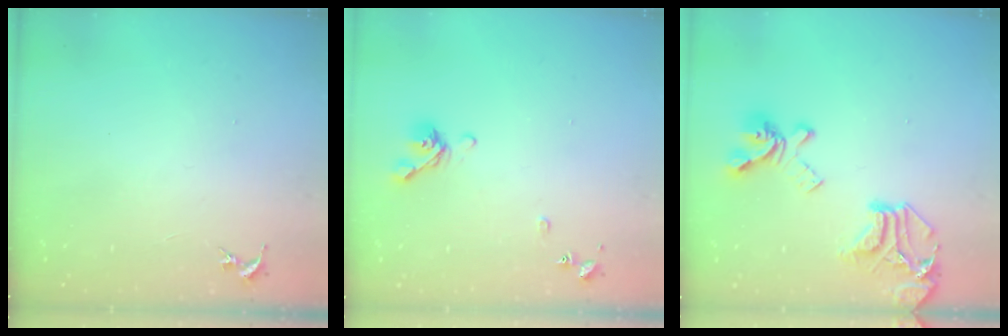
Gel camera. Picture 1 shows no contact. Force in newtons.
{"total": 8.6, "press": 8.4, "slide": 1.4}
{"total": 21.7, "press": 21.6, "slide": 2.0}